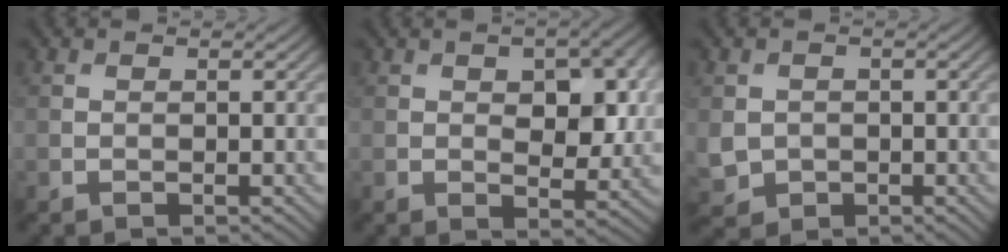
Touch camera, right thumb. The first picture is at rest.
{"total": 7.5, "force": [1.4, 4.1, 6.1], "torque": [-0.093, -0.004, 0.024]}
{"total": 3.2, "force": [-0.3, 3.0, 1.1], "torque": [-0.038, -0.012, -0.003]}